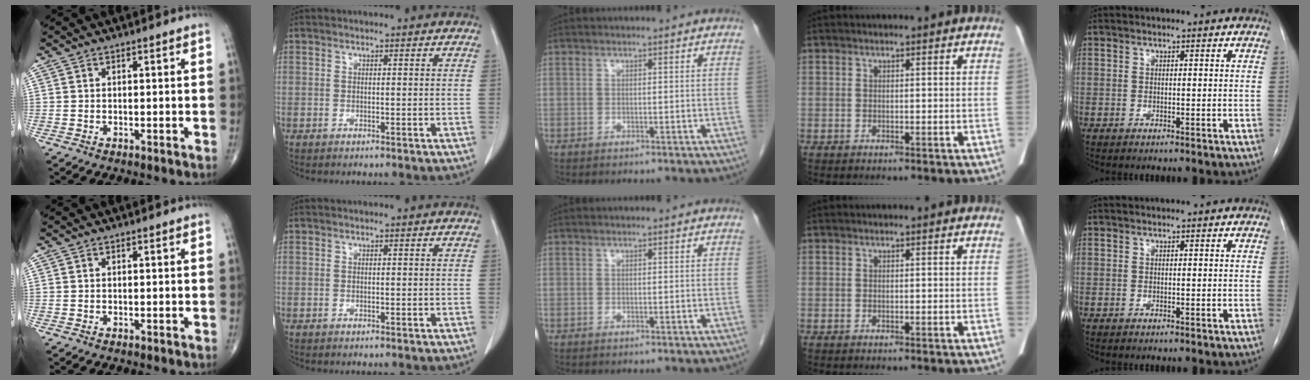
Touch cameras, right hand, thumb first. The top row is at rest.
{}